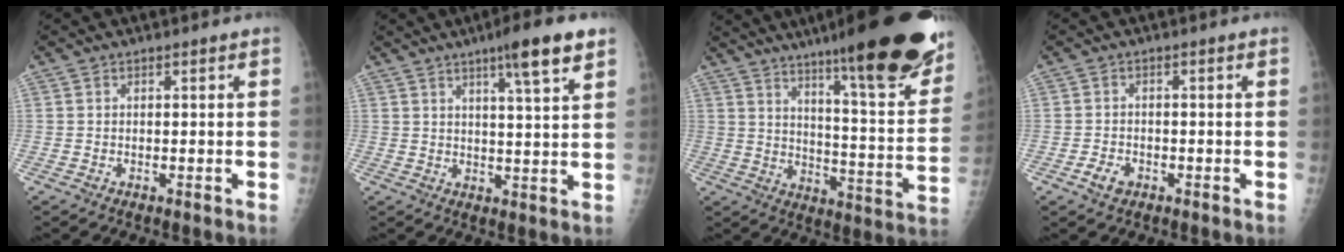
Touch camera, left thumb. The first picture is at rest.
{"total": 9.5, "force": [5.6, 1.0, 7.6], "torque": [-0.107, -0.023, 0.080]}
{"total": 28.3, "force": [19.2, 4.3, 20.3], "torque": [-0.261, -0.087, 0.270]}
{"total": 3.0, "force": [-1.6, 2.1, 1.5], "torque": [-0.022, 0.005, -0.027]}